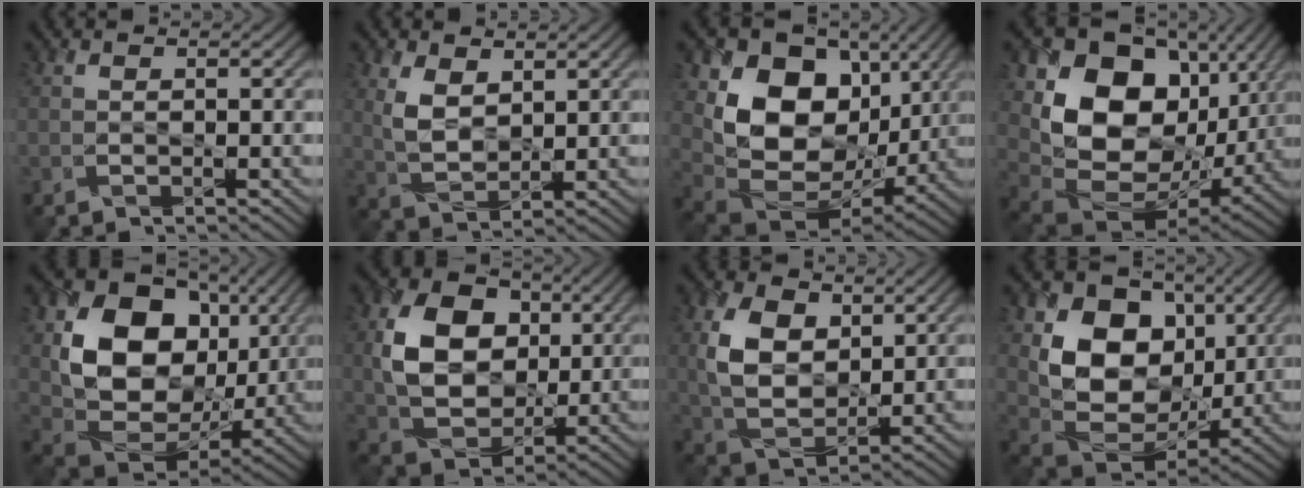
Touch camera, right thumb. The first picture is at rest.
{"total": 5.1, "force": [2.3, 3.0, 3.5], "torque": [-0.087, -0.008, 0.048]}
{"total": 14.8, "force": [3.1, 11.1, 9.3], "torque": [-0.188, -0.012, 0.067]}
{"total": 16.4, "force": [2.8, 12.3, 10.4], "torque": [-0.225, -0.015, 0.064]}
{"total": 15.8, "force": [3.5, 11.8, 10.0], "torque": [-0.203, -0.004, 0.069]}
{"total": 11.2, "force": [1.9, 8.3, 7.2], "torque": [-0.156, 0.000, 0.035]}
{"total": 9.9, "force": [2.9, 6.3, 7.0], "torque": [-0.171, 0.001, 0.057]}
{"total": 13.2, "force": [3.0, 10.0, 8.1], "torque": [-0.154, -0.007, 0.049]}